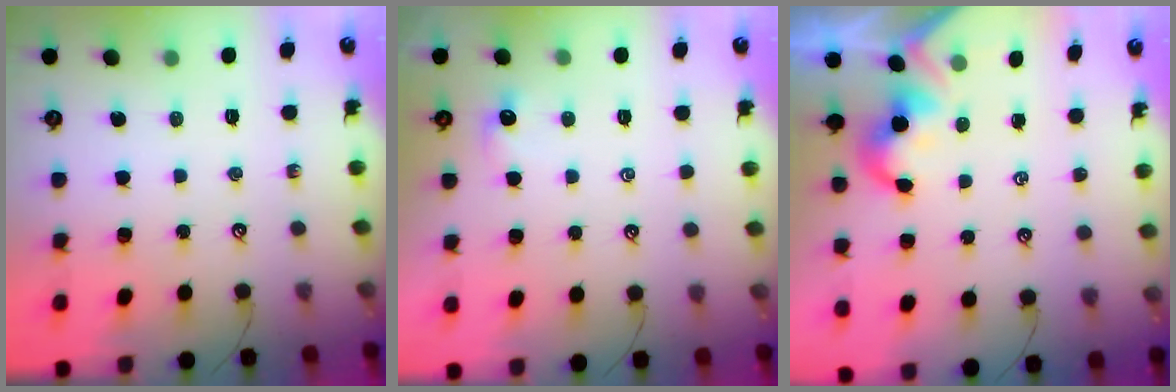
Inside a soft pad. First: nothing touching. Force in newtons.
{"total": 0.9, "press": 0.8, "slide": 0.4}
{"total": 2.1, "press": 2.0, "slide": 0.5}